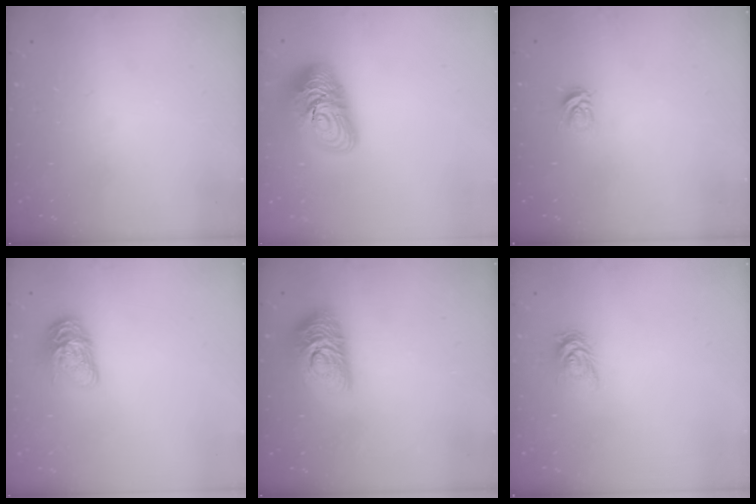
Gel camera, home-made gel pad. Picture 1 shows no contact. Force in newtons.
{"total": 16.0, "press": 16.0, "slide": 1.2}
{"total": 5.0, "press": 5.0, "slide": 0.5}
{"total": 11.2, "press": 11.2, "slide": 0.4}
{"total": 14.2, "press": 14.2, "slide": 0.8}
{"total": 4.6, "press": 4.6, "slide": 0.7}